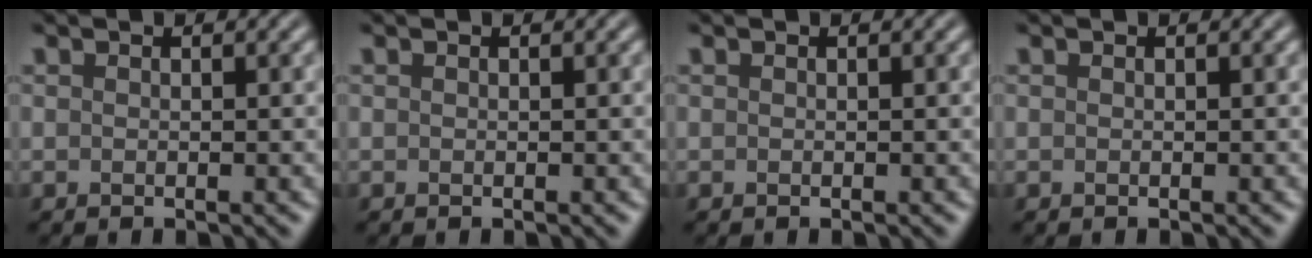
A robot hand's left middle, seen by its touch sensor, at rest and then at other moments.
{"total": 0.0}
{"total": 0.0}
{"total": 0.0}